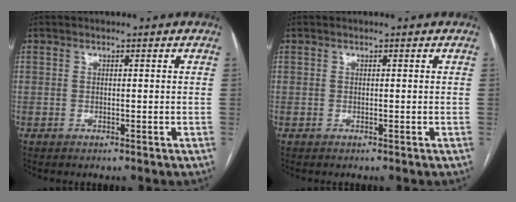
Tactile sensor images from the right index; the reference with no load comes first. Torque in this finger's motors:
{"motor_torque": [-0.11, 0.05, -0.03, 0.00]}